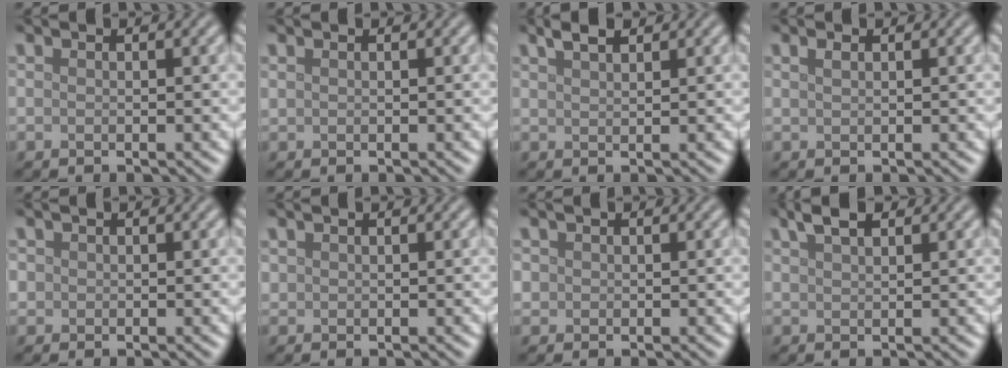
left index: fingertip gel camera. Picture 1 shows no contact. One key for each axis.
{"total": 0.0}
{"total": 1.8, "fx": 1.5, "fy": 0.5, "fz": 1.0, "tx": -0.015, "ty": 0.005, "tz": 0.027}
{"total": 0.7, "fx": 0.4, "fy": 0.3, "fz": 0.5, "tx": -0.010, "ty": 0.002, "tz": 0.009}
{"total": 0.9, "fx": 0.1, "fy": 0.8, "fz": 0.1, "tx": 0.004, "ty": 0.000, "tz": -0.001}
{"total": 0.5, "fx": 0.4, "fy": 0.4, "fz": 0.0, "tx": 0.003, "ty": -0.001, "tz": 0.011}
{"total": 0.9, "fx": 0.1, "fy": 0.9, "fz": 0.1, "tx": 0.004, "ty": -0.001, "tz": 0.001}
{"total": 2.3, "fx": 1.6, "fy": 0.7, "fz": 1.4, "tx": -0.023, "ty": 0.007, "tz": 0.030}